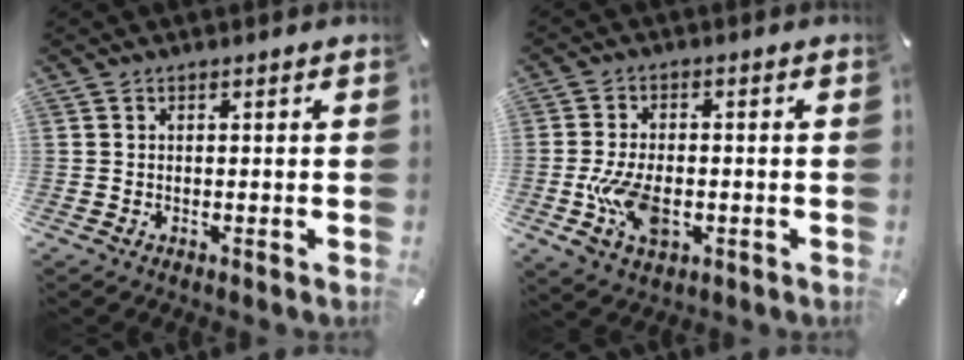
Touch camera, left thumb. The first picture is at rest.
{"total": 10.3, "force": [-2.3, 6.3, 7.9], "torque": [-0.170, 0.001, -0.036]}